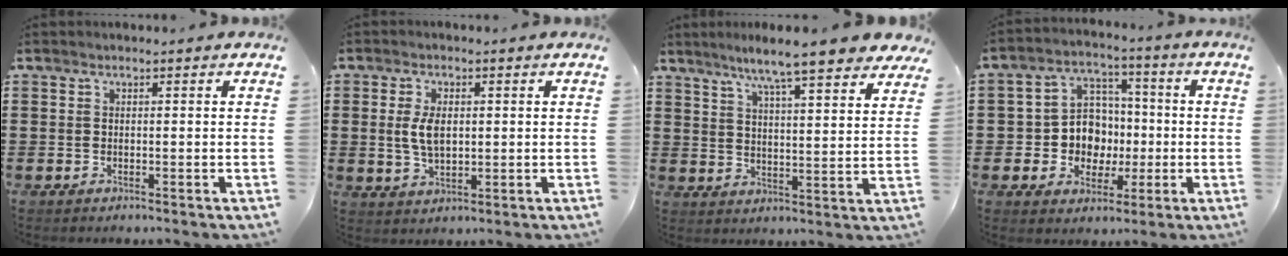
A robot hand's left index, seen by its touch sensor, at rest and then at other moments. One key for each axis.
{"total": 4.9, "fx": 0.7, "fy": 2.7, "fz": 4.1, "tx": -0.100, "ty": 0.003, "tz": 0.006}
{"total": 8.2, "fx": 7.0, "fy": 0.0, "fz": 4.2, "tx": -0.091, "ty": -0.034, "tz": 0.118}
{"total": 8.5, "fx": -0.7, "fy": 7.8, "fz": 3.3, "tx": -0.085, "ty": 0.013, "tz": -0.009}